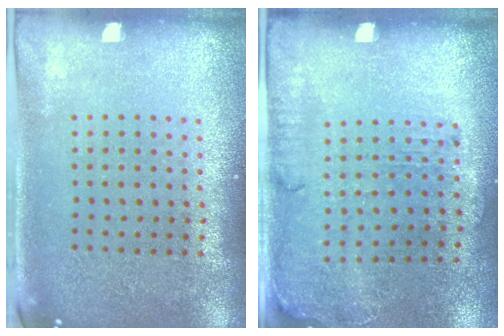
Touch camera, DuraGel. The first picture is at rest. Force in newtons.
{"total": 1.6, "press": 1.3, "slide": 1.0}